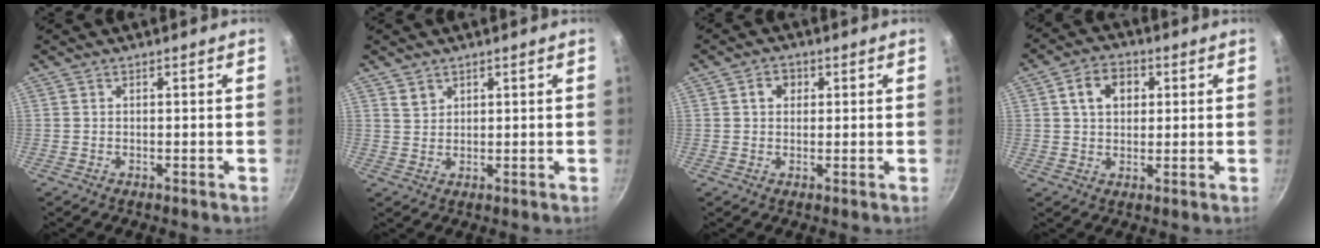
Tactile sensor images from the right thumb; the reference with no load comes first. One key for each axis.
{"total": 2.4, "fx": 1.5, "fy": 1.7, "fz": 0.7, "tx": 0.000, "ty": -0.002, "tz": 0.031}
{"total": 3.1, "fx": 0.9, "fy": 2.6, "fz": 1.5, "tx": -0.006, "ty": 0.005, "tz": 0.011}
{"total": 7.4, "fx": 2.1, "fy": 5.5, "fz": 4.5, "tx": -0.054, "ty": 0.009, "tz": 0.029}